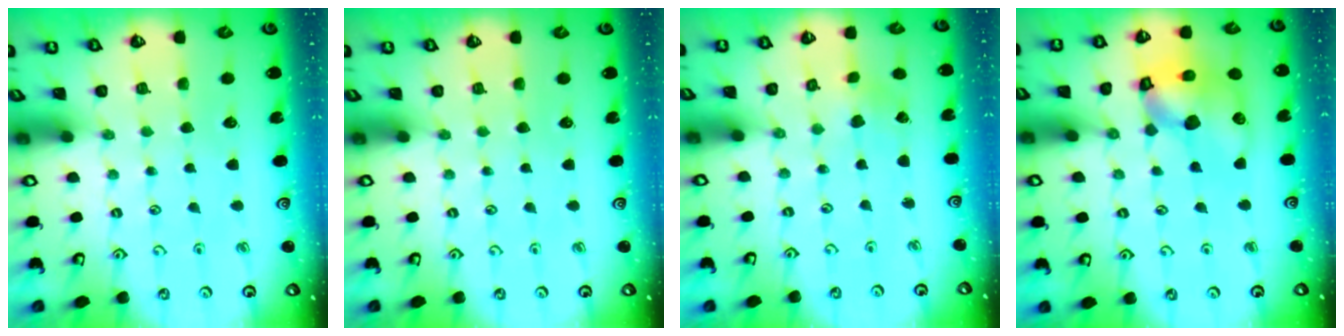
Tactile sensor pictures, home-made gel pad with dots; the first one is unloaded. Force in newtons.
{"total": 0.0}
{"total": 0.9, "press": 0.9, "slide": 0.2}
{"total": 15.4, "press": 15.2, "slide": 2.1}